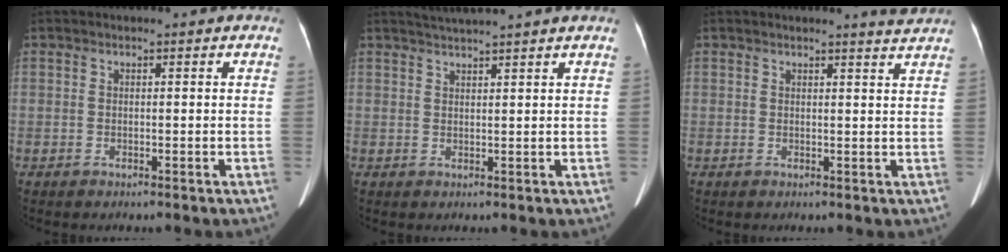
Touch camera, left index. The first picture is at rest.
{"total": 4.1, "force": [3.6, -1.3, 1.5], "torque": [-0.022, 0.018, 0.059]}
{"total": 2.7, "force": [2.6, -0.7, 0.4], "torque": [-0.012, -0.015, 0.021]}